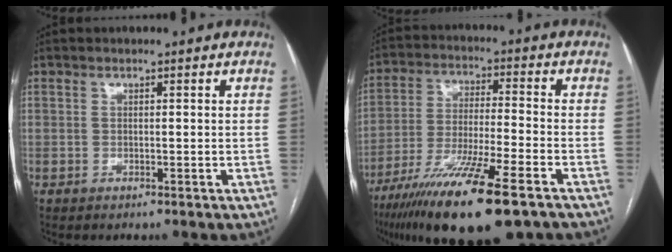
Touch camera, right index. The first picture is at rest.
{"total": 18.4, "force": [-12.0, 1.7, 13.8], "torque": [-0.239, -0.047, -0.207]}